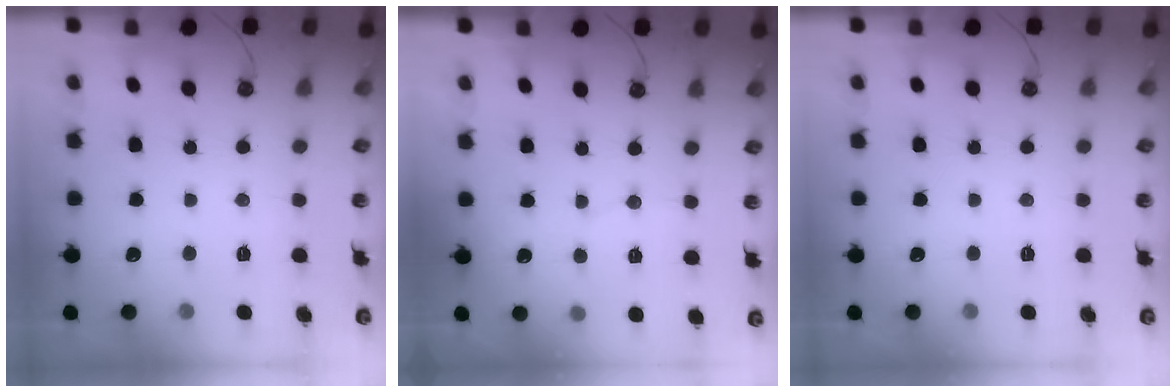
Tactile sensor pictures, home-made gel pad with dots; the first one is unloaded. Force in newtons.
{"total": 2.6, "press": 2.6, "slide": 0.2}
{"total": 0.0}